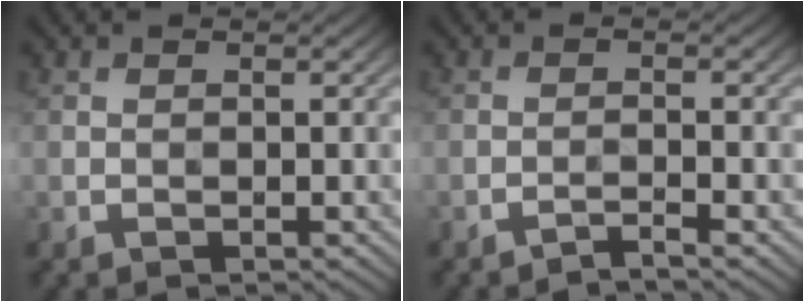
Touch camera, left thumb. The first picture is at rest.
{"total": 1.9, "force": [-1.5, 0.1, 1.2], "torque": [-0.010, 0.006, -0.040]}